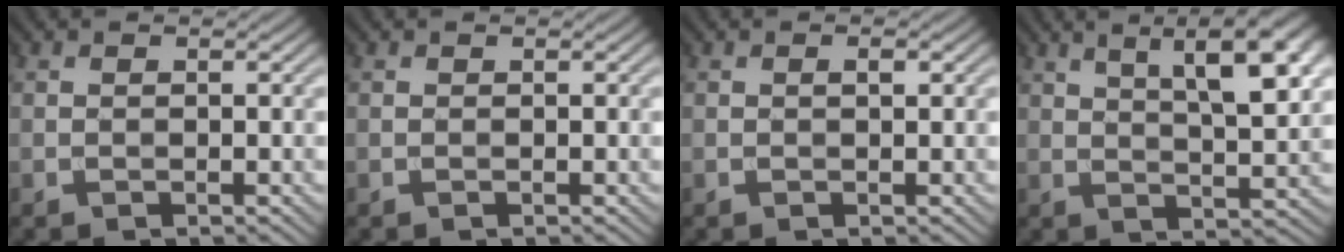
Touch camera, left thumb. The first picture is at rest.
{"total": 0.0}
{"total": 0.8, "force": [0.2, 0.2, 0.7], "torque": [-0.011, 0.001, 0.002]}
{"total": 11.5, "force": [5.2, 3.2, 9.7], "torque": [-0.130, 0.014, 0.075]}